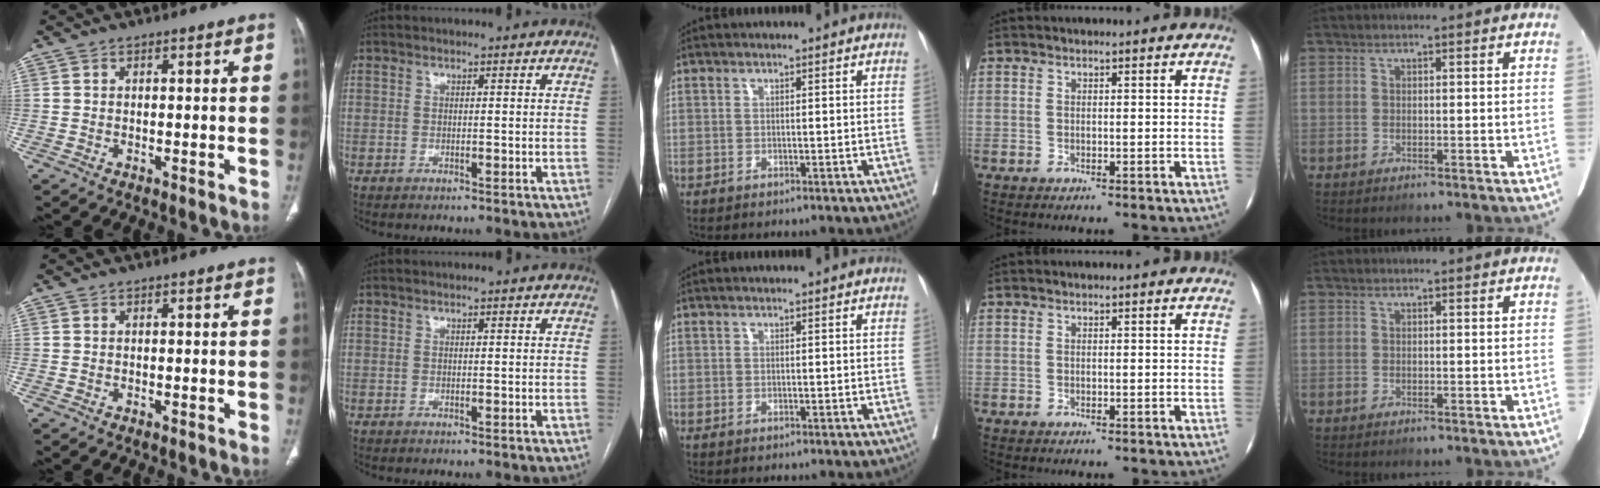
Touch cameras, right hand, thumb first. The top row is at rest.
{}